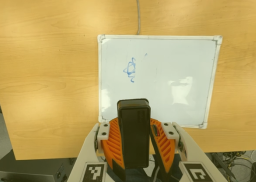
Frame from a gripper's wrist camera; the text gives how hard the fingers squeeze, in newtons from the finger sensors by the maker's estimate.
{"total": 8.3, "left": 9.1, "right": 7.5}